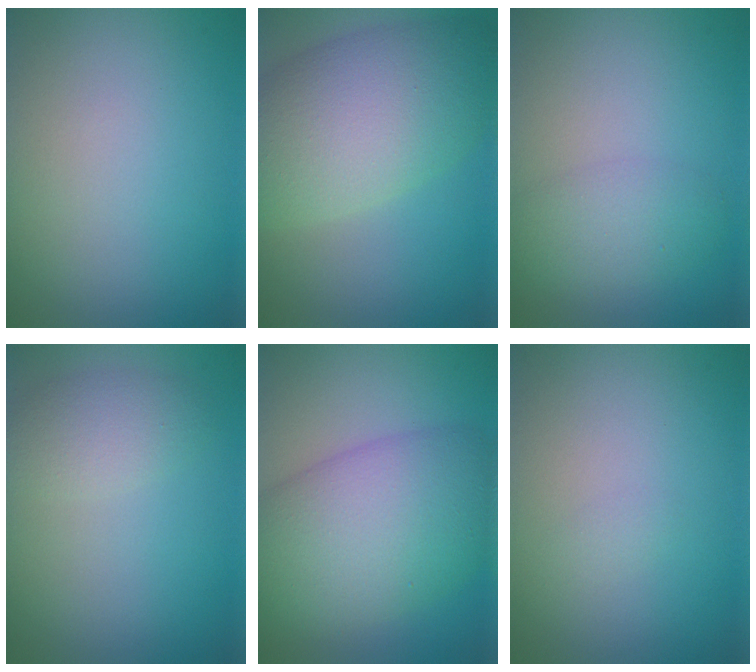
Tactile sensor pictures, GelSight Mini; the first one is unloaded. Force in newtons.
{"total": 9.3, "press": 9.3, "slide": 0.5}
{"total": 2.8, "press": 2.8, "slide": 0.1}
{"total": 2.6, "press": 2.6, "slide": 0.1}
{"total": 10.2, "press": 10.2, "slide": 0.2}
{"total": 0.5, "press": 0.5, "slide": 0.0}